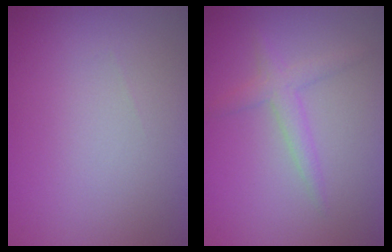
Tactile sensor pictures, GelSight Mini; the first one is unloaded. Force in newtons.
{"total": 2.0, "press": 1.9, "slide": 0.2}